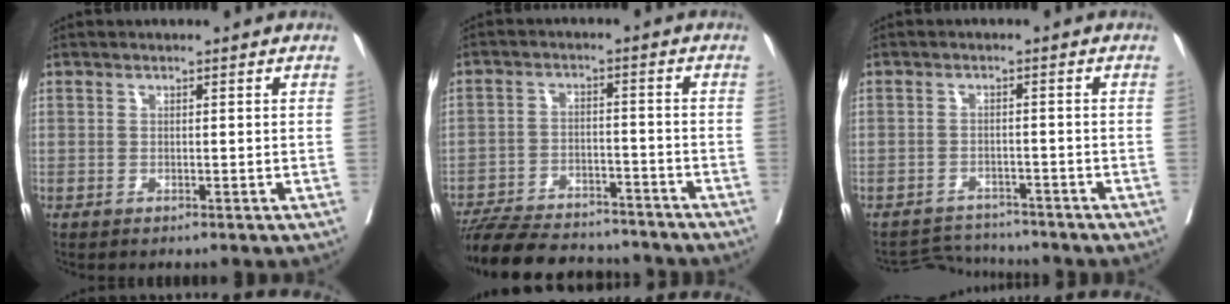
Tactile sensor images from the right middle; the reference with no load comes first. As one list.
[{"total": 16.6, "force": [-15.1, 4.2, 5.4], "torque": [-0.108, -0.005, -0.222]}, {"total": 4.7, "force": [-4.6, 0.2, -0.9], "torque": [0.012, 0.003, -0.075]}]